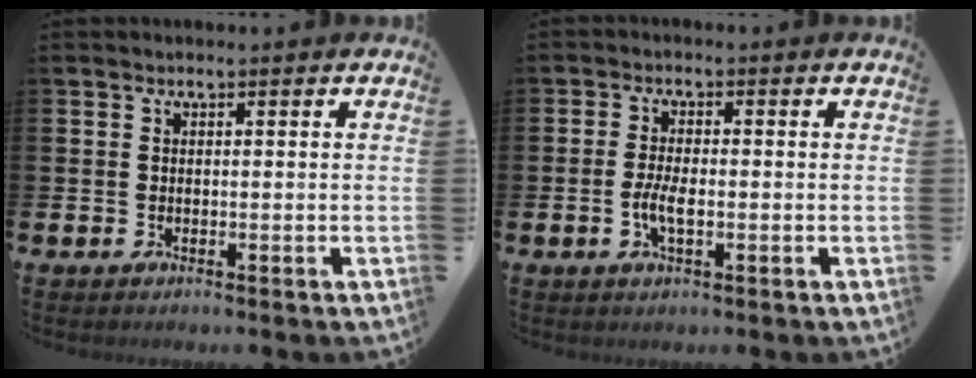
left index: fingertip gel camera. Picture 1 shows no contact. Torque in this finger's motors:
{"motor_torque": [0.75, 0.18, 0.15, 0.11]}